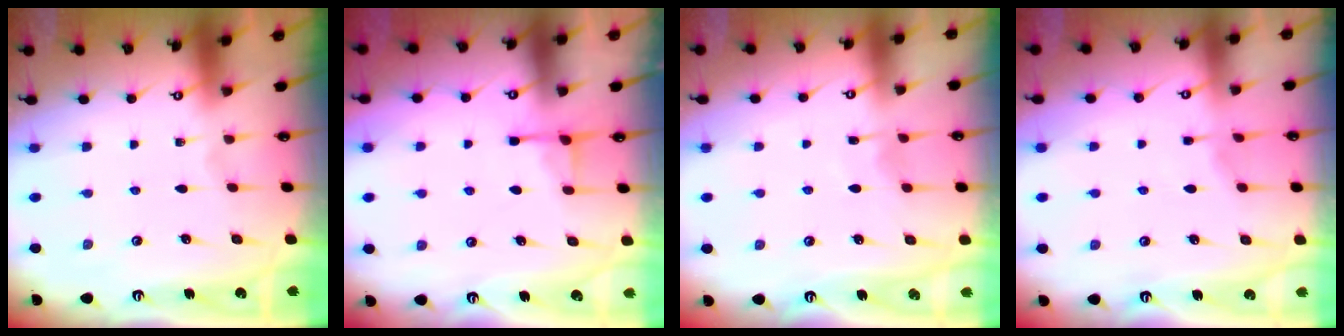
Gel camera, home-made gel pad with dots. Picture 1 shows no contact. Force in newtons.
{"total": 4.0, "press": 3.9, "slide": 0.5}
{"total": 4.7, "press": 4.6, "slide": 0.6}
{"total": 2.1, "press": 2.1, "slide": 0.4}